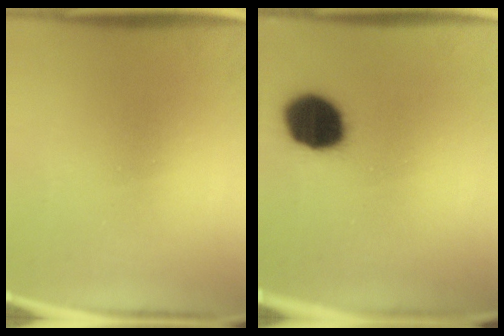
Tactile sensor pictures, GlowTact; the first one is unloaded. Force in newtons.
{"total": 13.8}